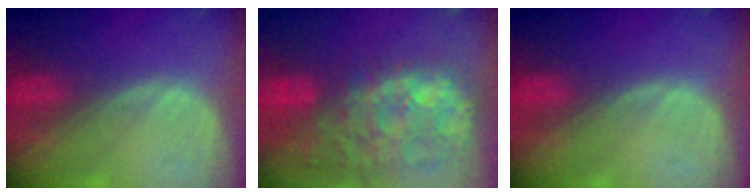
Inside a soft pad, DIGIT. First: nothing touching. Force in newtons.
{"total": 14.7, "press": 11.9, "slide": 8.7}
{"total": 0.0}